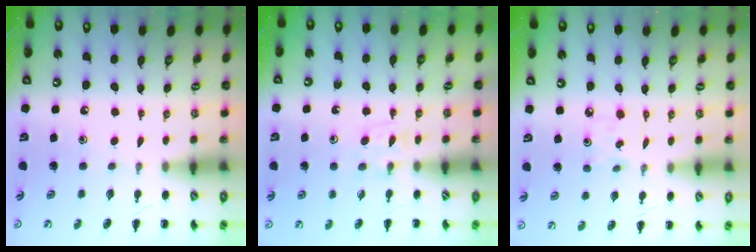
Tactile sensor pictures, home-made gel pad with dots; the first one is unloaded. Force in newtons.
{"total": 3.5, "press": 3.2, "slide": 1.4}
{"total": 2.5, "press": 2.3, "slide": 0.9}